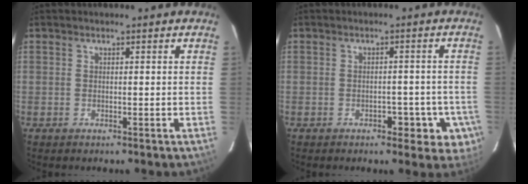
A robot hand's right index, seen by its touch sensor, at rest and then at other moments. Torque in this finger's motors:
{"motor_torque": [0.17, -0.11, 0.08, 0.03]}